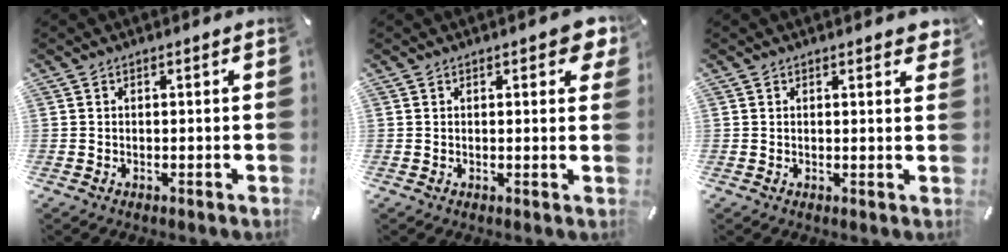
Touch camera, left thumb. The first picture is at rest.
{"total": 3.4, "force": [1.8, 1.5, 2.4], "torque": [-0.029, -0.003, 0.026]}
{"total": 1.4, "force": [1.1, 0.5, 0.7], "torque": [0.001, -0.004, 0.018]}